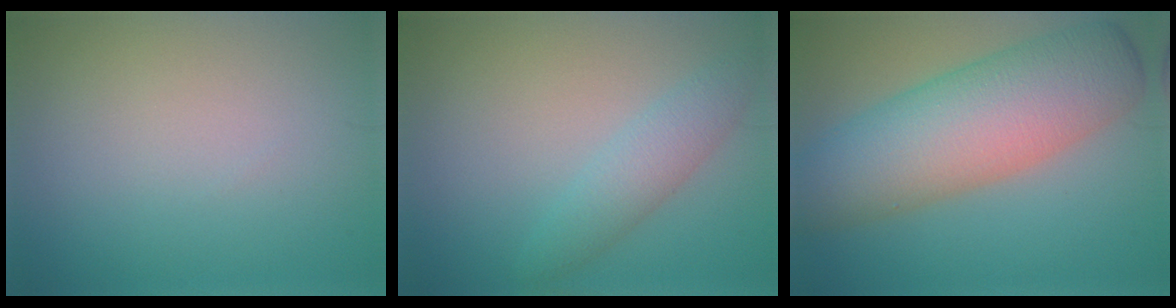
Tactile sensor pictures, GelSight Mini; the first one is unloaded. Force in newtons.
{"total": 2.8, "press": 2.8, "slide": 0.2}
{"total": 10.1, "press": 10.1, "slide": 0.2}